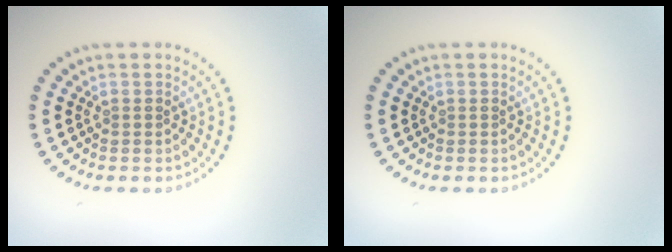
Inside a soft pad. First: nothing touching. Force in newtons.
{"total": 0.0}